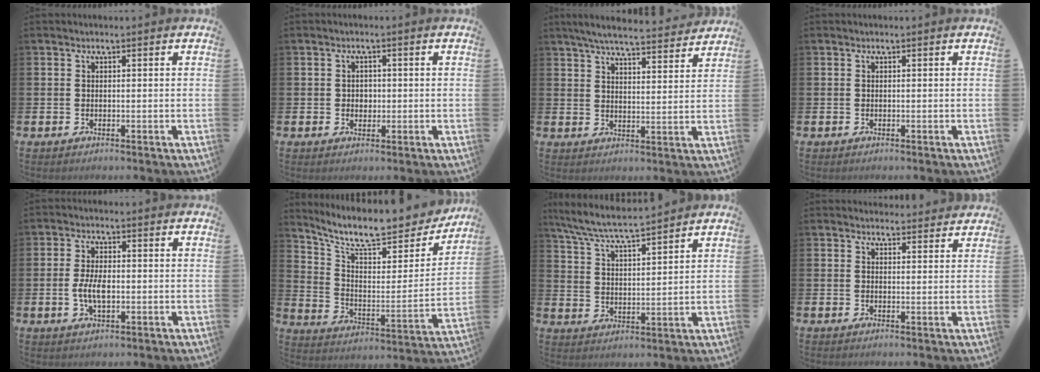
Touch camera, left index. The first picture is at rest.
{"total": 1.7, "force": [0.1, 1.6, 0.6], "torque": [0.002, 0.003, -0.004]}
{"total": 6.1, "force": [5.8, 0.6, 1.7], "torque": [-0.043, -0.041, 0.100]}
{"total": 0.0}
{"total": 4.3, "force": [-0.5, 2.0, 3.8], "torque": [-0.075, 0.001, -0.012]}
{"total": 9.9, "force": [8.4, 3.0, 4.2], "torque": [-0.109, -0.060, 0.142]}
{"total": 6.6, "force": [6.3, 0.1, 2.0], "torque": [-0.066, -0.038, 0.110]}
{"total": 2.3, "force": [2.3, 0.5, -0.2], "torque": [0.008, -0.015, 0.040]}